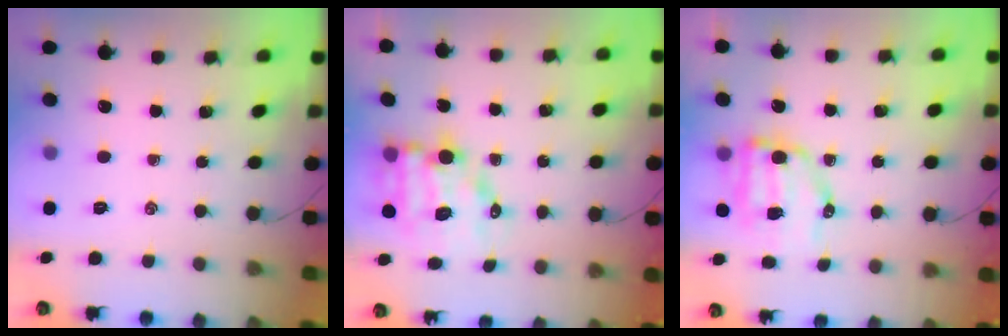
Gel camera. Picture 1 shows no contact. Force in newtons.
{"total": 9.7, "press": 9.2, "slide": 2.9}
{"total": 9.2, "press": 9.0, "slide": 1.6}